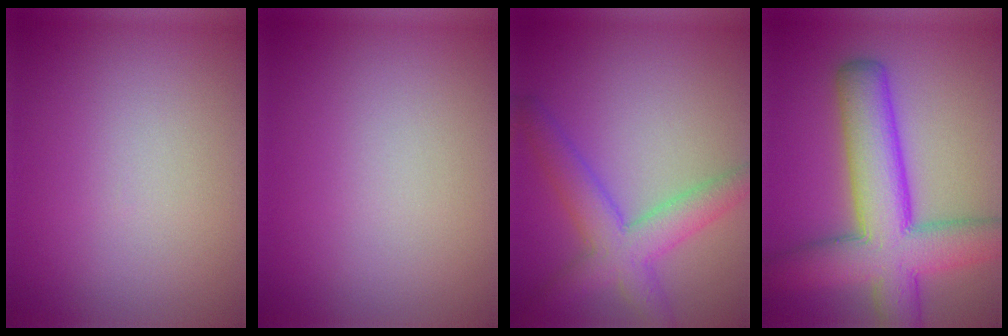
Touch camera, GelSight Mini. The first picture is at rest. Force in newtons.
{"total": 0.0}
{"total": 5.0, "press": 5.0, "slide": 0.2}
{"total": 9.9, "press": 9.9, "slide": 0.4}